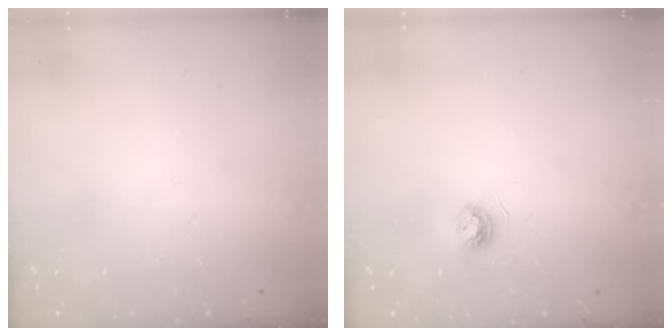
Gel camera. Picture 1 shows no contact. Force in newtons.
{"total": 4.5, "press": 4.5, "slide": 0.7}